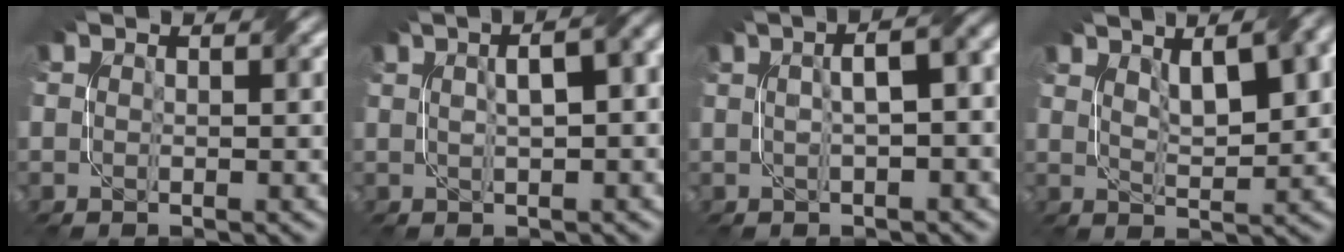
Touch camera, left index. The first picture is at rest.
{"total": 7.7, "force": [2.1, 2.9, 6.8], "torque": [-0.066, 0.031, 0.010]}
{"total": 7.2, "force": [1.4, 2.5, 6.6], "torque": [-0.064, 0.028, 0.006]}
{"total": 8.6, "force": [3.9, 3.3, 6.9], "torque": [-0.086, 0.024, 0.049]}